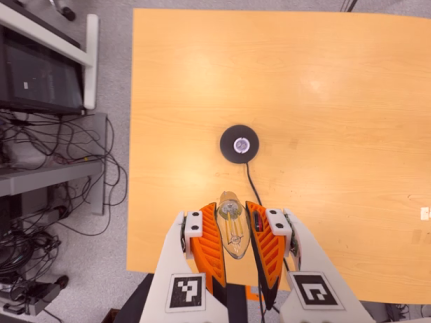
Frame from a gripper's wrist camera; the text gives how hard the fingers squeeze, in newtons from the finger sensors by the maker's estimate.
{"total": 22.4, "left": 25.1, "right": 19.8}